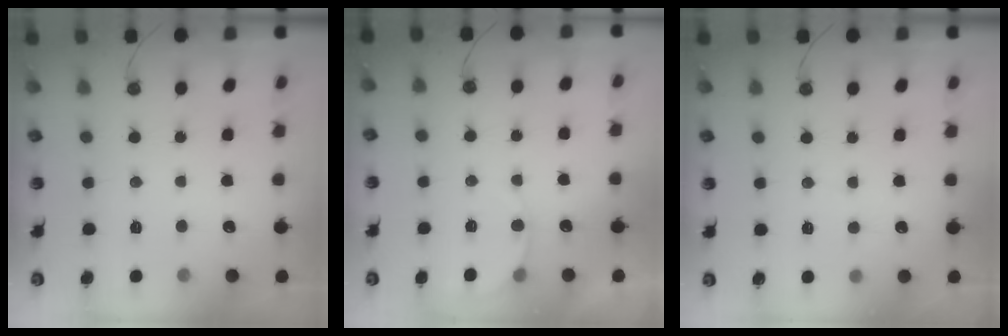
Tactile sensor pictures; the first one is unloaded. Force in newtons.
{"total": 5.9, "press": 5.8, "slide": 0.4}
{"total": 3.2, "press": 3.2, "slide": 0.3}